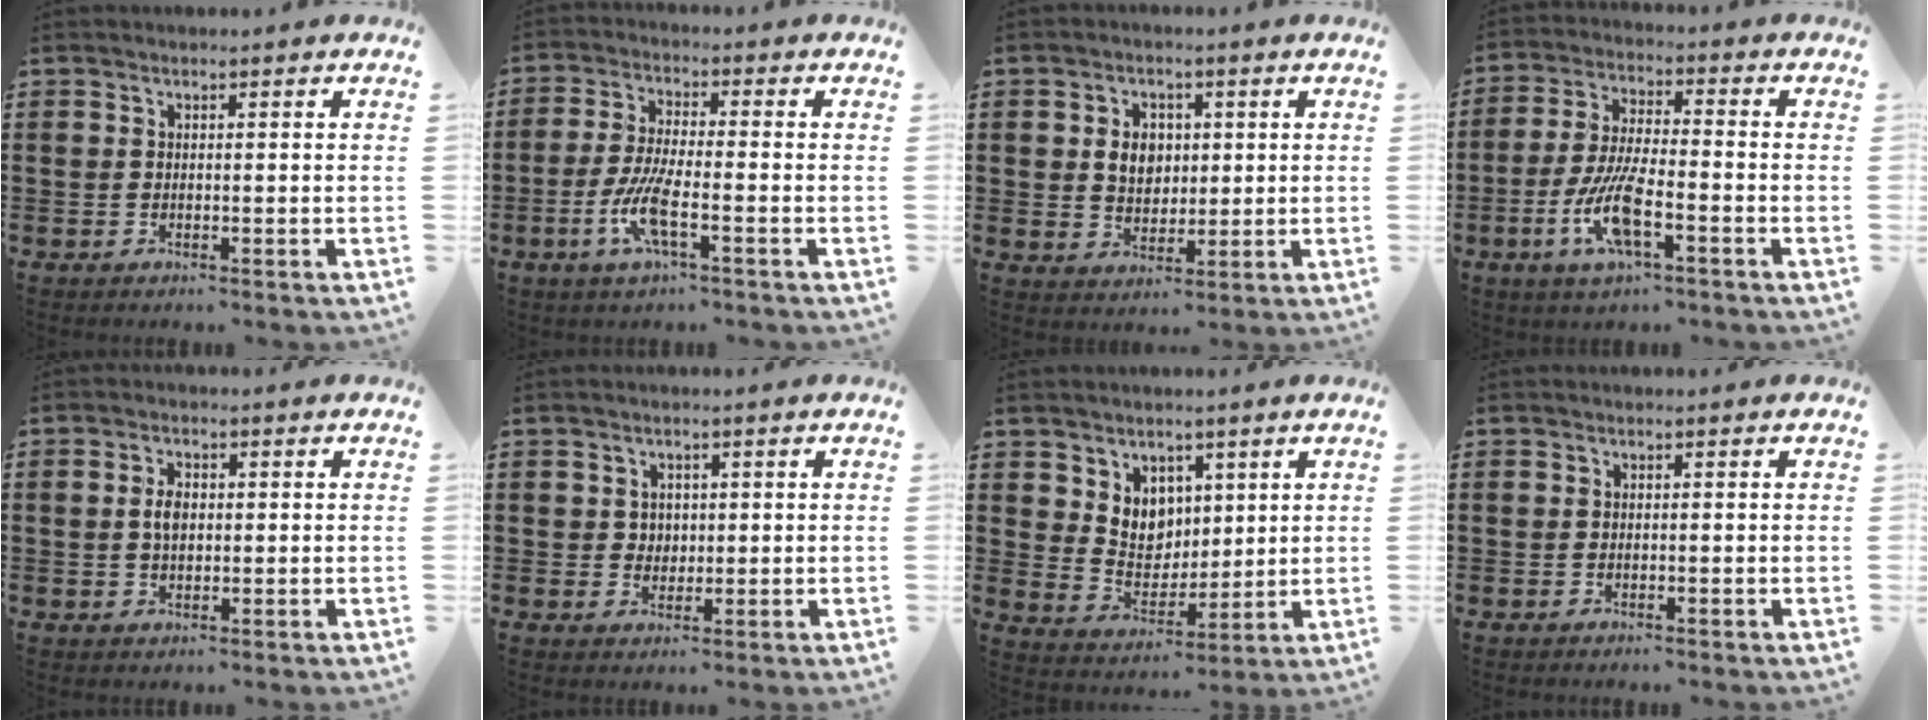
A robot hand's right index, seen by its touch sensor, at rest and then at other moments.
{"total": 7.2, "force": [-2.9, 1.7, 6.4], "torque": [-0.146, -0.015, -0.059]}
{"total": 4.8, "force": [0.8, 3.8, 2.8], "torque": [-0.061, 0.010, 0.009]}
{"total": 9.3, "force": [-3.8, 2.4, 8.2], "torque": [-0.185, -0.014, -0.075]}
{"total": 3.1, "force": [0.3, 1.7, 2.5], "torque": [-0.052, 0.007, 0.003]}
{"total": 2.1, "force": [0.7, 1.9, 0.4], "torque": [-0.016, 0.010, 0.012]}
{"total": 6.2, "force": [3.4, 5.1, 1.0], "torque": [-0.034, -0.011, 0.062]}
{"total": 0.0}